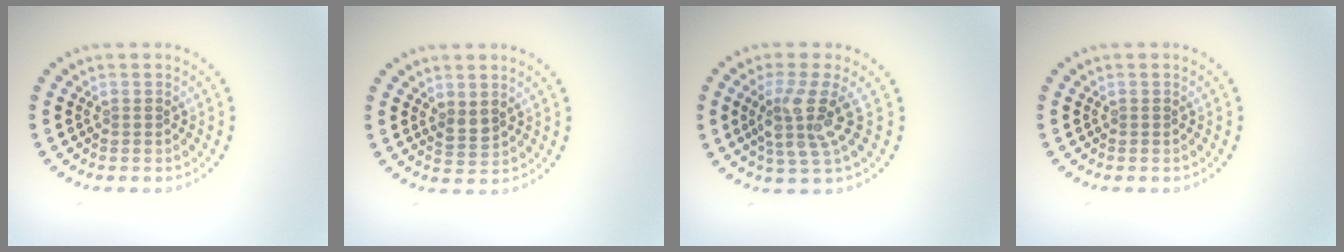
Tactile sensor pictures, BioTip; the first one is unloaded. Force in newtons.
{"total": 1.3, "press": 1.1, "slide": 0.5}
{"total": 3.8, "press": 2.9, "slide": 2.5}
{"total": 0.0}